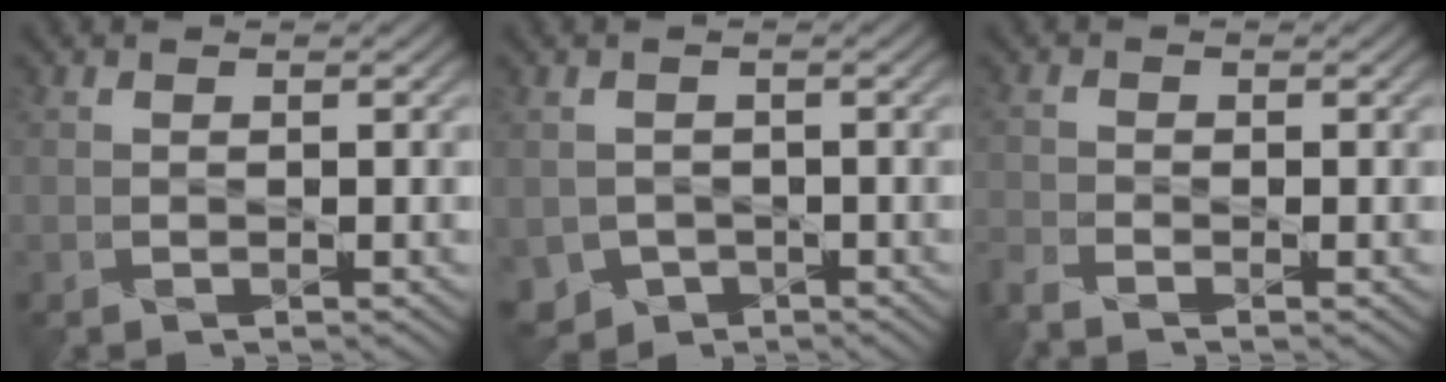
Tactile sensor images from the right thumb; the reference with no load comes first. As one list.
[{"total": 3.5, "force": [-1.7, 2.9, 0.9], "torque": [-0.031, -0.015, -0.034]}, {"total": 3.1, "force": [-2.7, 0.7, 1.4], "torque": [-0.038, -0.015, -0.065]}]